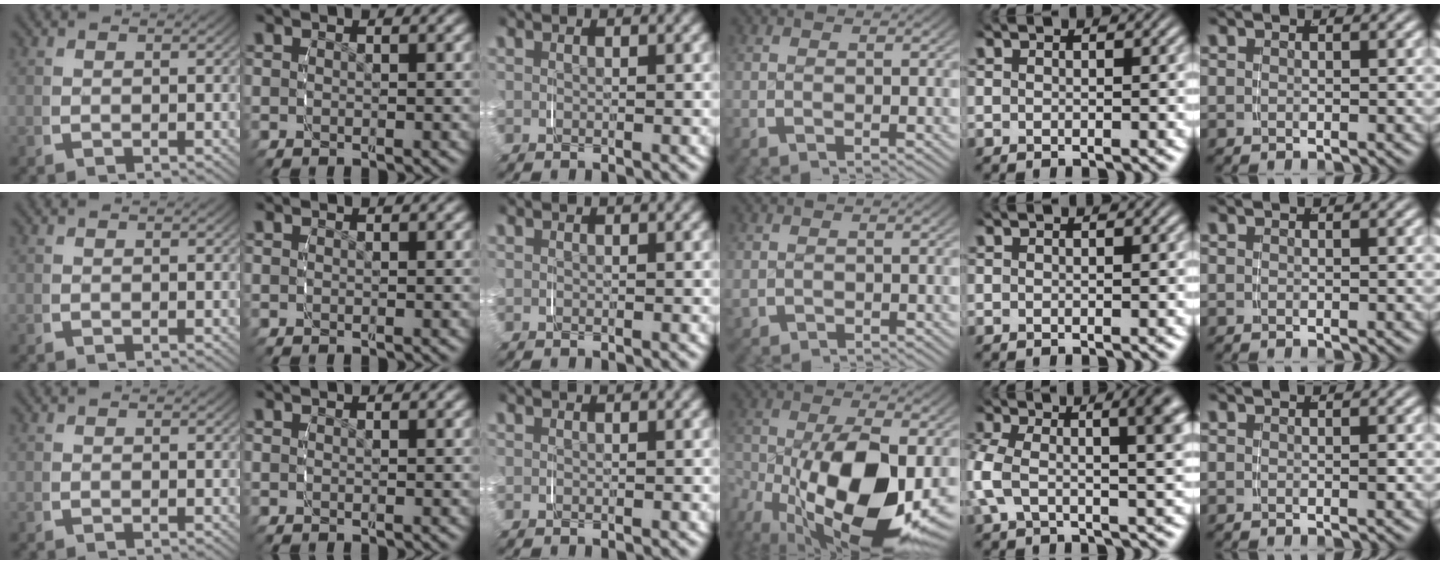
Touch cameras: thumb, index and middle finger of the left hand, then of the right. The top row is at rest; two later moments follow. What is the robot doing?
{"motion": "grasp_and_lifting", "object": "jar lid"}